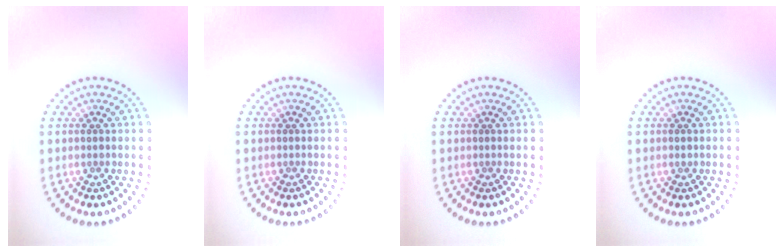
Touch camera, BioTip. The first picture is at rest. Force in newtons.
{"total": 0.0}
{"total": 0.0}
{"total": 0.8, "press": 0.7, "slide": 0.2}